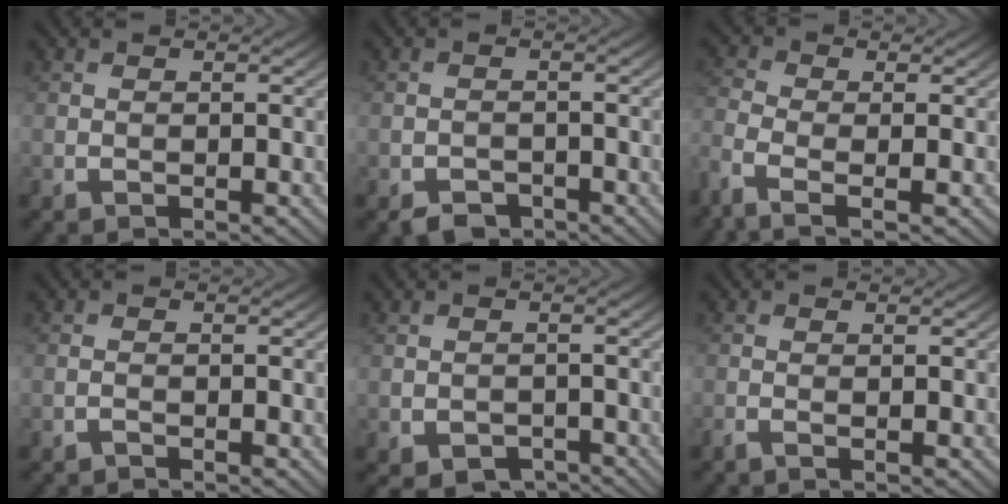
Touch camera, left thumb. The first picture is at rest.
{"total": 1.7, "force": [-1.5, 0.8, 0.1], "torque": [0.003, 0.002, -0.031]}
{"total": 5.3, "force": [-2.9, 2.2, 3.8], "torque": [-0.105, -0.013, -0.068]}
{"total": 0.6, "force": [-0.5, -0.1, 0.2], "torque": [-0.002, 0.005, -0.013]}
{"total": 2.1, "force": [-1.5, 1.3, 0.7], "torque": [-0.011, -0.004, -0.020]}
{"total": 0.7, "force": [-0.3, -0.1, 0.6], "torque": [-0.018, 0.003, -0.012]}